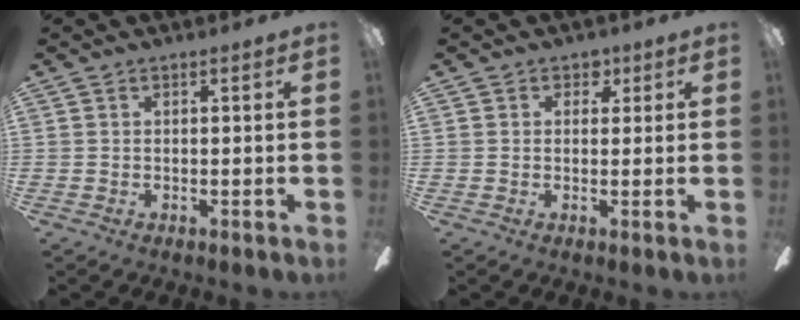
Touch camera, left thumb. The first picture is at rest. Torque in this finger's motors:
{"motor_torque": [0.20, 0.00, 0.41, 0.20, 0.00]}